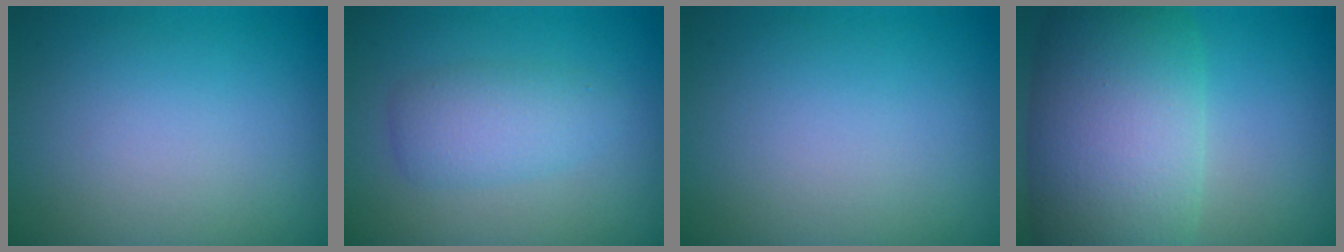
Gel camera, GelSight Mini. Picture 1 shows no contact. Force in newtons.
{"total": 3.1, "press": 3.1, "slide": 0.1}
{"total": 0.0}
{"total": 12.1, "press": 12.0, "slide": 0.8}